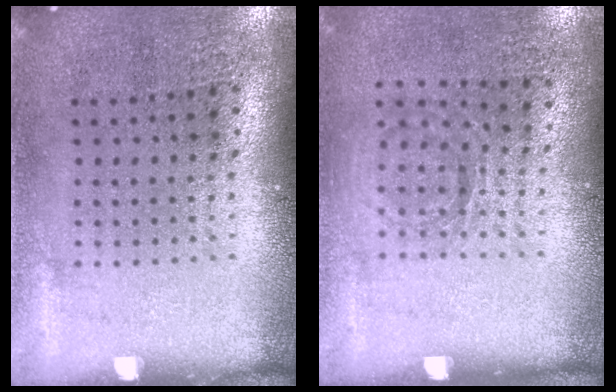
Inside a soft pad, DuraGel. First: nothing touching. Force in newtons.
{"total": 0.9, "press": 0.8, "slide": 0.4}